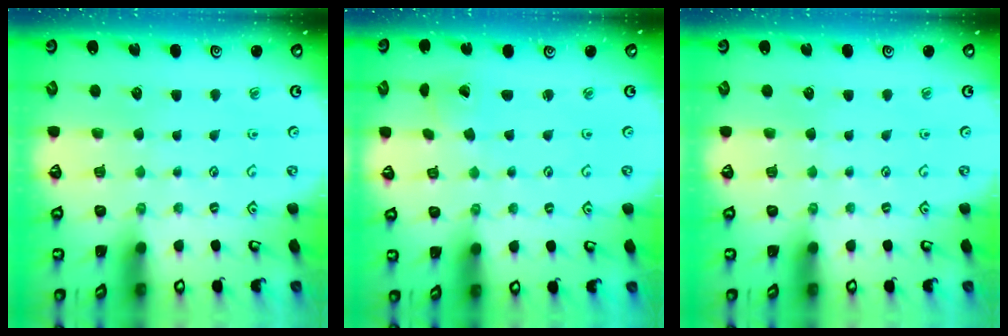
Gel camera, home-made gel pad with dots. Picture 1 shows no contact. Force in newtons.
{"total": 2.1, "press": 2.1, "slide": 0.1}
{"total": 0.0}